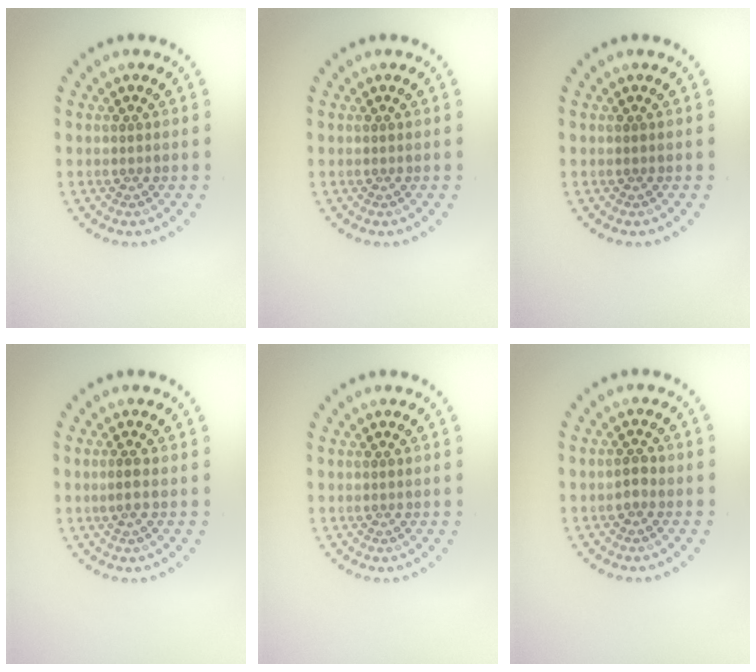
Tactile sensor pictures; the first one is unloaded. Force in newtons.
{"total": 0.0}
{"total": 0.0}
{"total": 1.0, "press": 0.9, "slide": 0.3}
{"total": 0.0}
{"total": 0.9, "press": 0.9, "slide": 0.2}